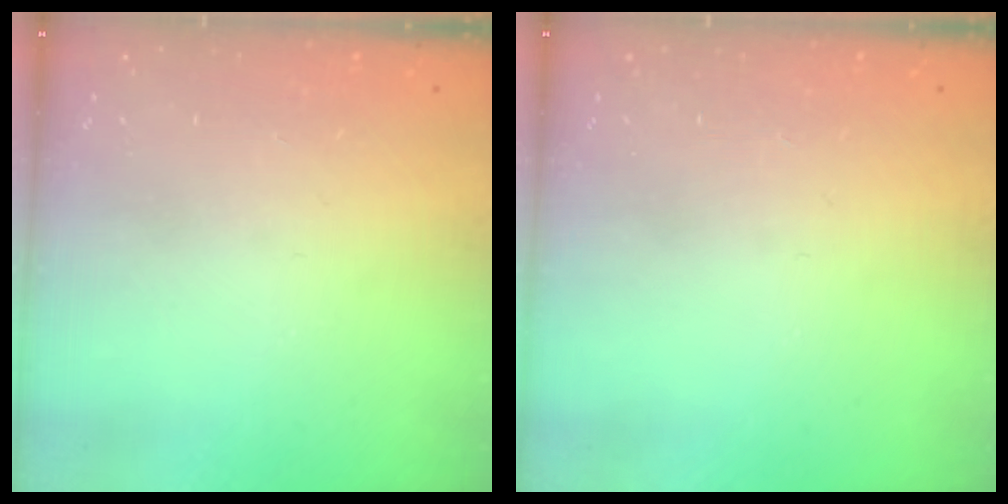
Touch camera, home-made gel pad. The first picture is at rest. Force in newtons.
{"total": 0.0}